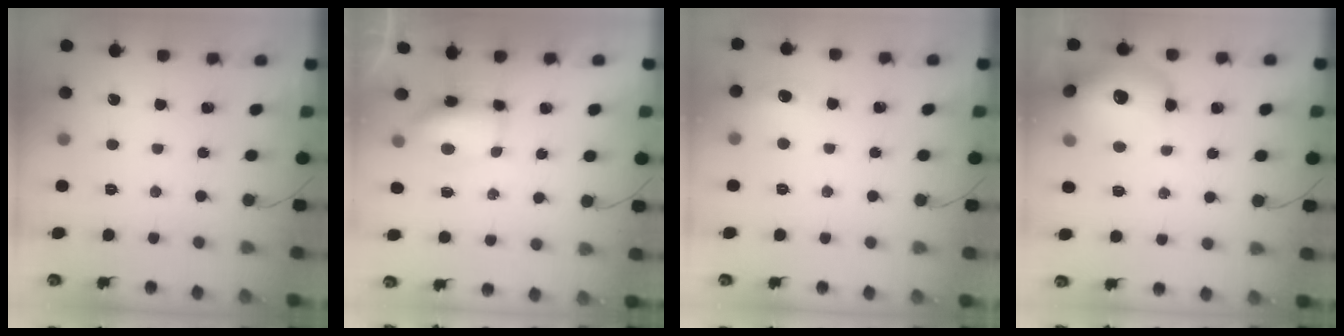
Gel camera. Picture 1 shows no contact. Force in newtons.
{"total": 6.8, "press": 6.8, "slide": 0.6}
{"total": 6.9, "press": 6.8, "slide": 1.3}
{"total": 17.4, "press": 15.7, "slide": 7.3}